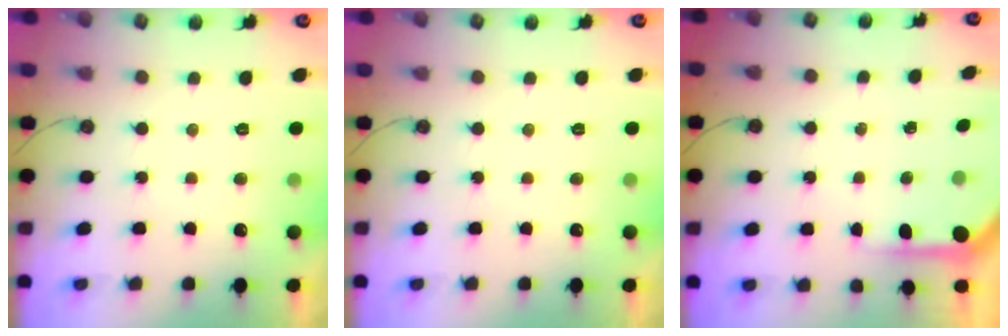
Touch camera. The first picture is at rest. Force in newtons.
{"total": 0.0}
{"total": 4.0, "press": 4.0, "slide": 0.3}